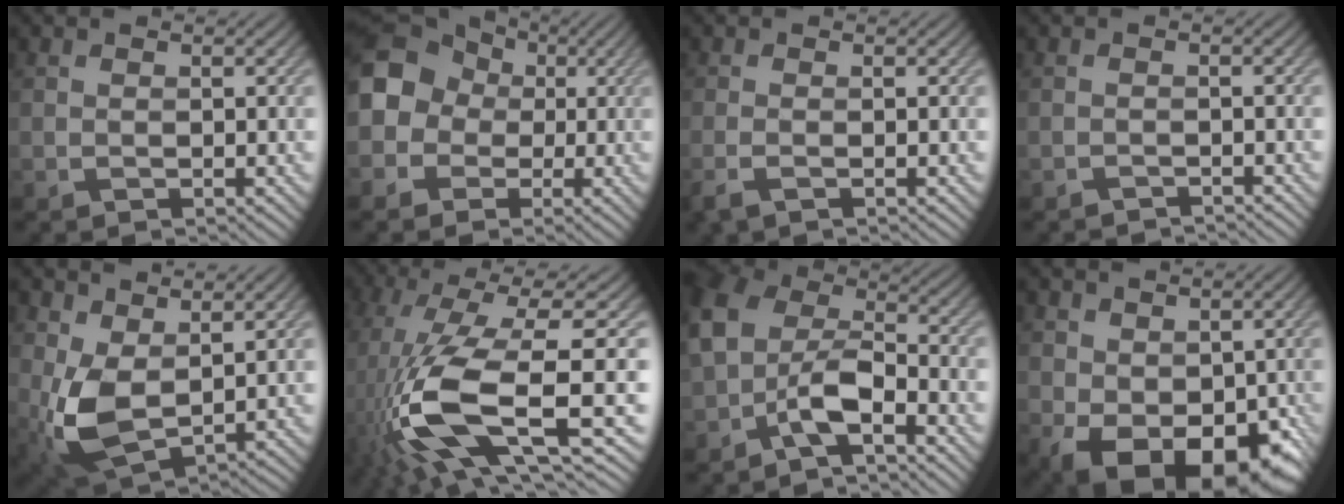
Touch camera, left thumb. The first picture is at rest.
{"total": 10.4, "force": [0.8, 9.5, 4.1], "torque": [-0.126, 0.014, -0.025]}
{"total": 1.8, "force": [-1.3, 0.2, 1.2], "torque": [-0.031, -0.006, -0.031]}
{"total": 1.5, "force": [-1.5, -0.1, 0.0], "torque": [0.005, 0.001, -0.029]}
{"total": 7.8, "force": [1.4, 4.4, 6.3], "torque": [-0.156, -0.011, 0.025]}
{"total": 16.9, "force": [-2.8, 5.8, 15.7], "torque": [-0.354, -0.016, -0.035]}
{"total": 8.1, "force": [-3.7, 4.2, 5.9], "torque": [-0.112, 0.004, -0.087]}
{"total": 11.2, "force": [-3.1, 7.2, 8.0], "torque": [-0.128, -0.045, -0.030]}